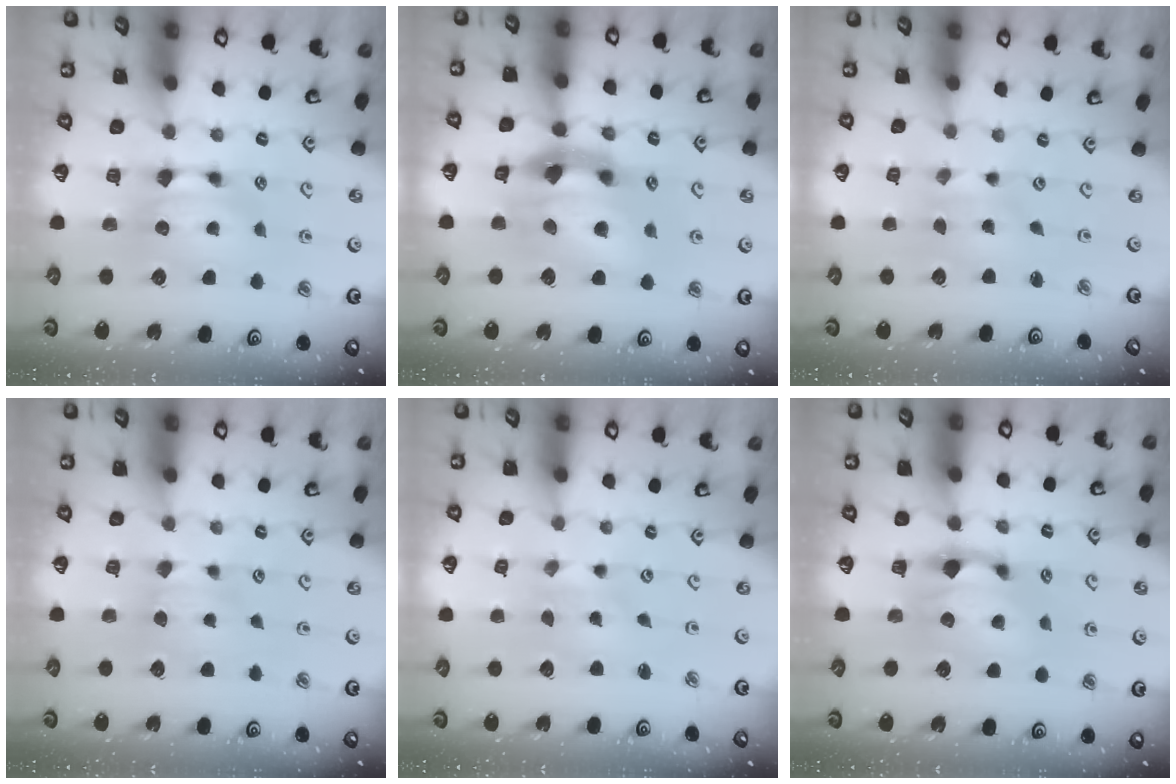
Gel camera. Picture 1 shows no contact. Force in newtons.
{"total": 7.4, "press": 6.9, "slide": 2.6}
{"total": 3.8, "press": 3.7, "slide": 0.8}
{"total": 2.5, "press": 2.5, "slide": 0.4}
{"total": 4.1, "press": 4.1, "slide": 0.6}
{"total": 1.2, "press": 0.4, "slide": 1.2}